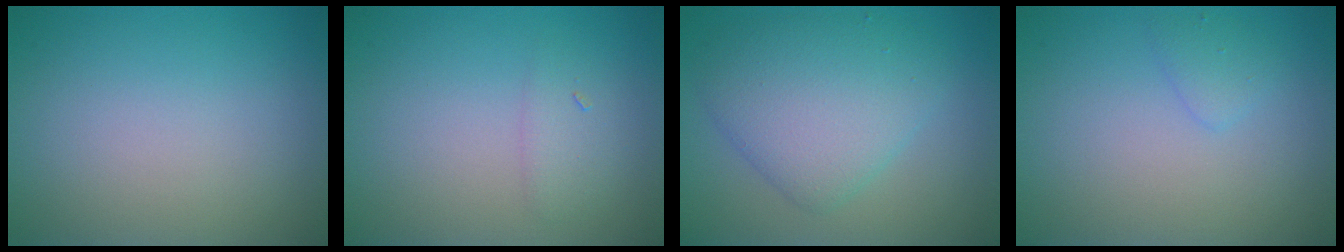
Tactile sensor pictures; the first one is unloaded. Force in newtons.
{"total": 1.3, "press": 1.3, "slide": 0.1}
{"total": 5.6, "press": 5.6, "slide": 0.3}
{"total": 1.2, "press": 1.2, "slide": 0.0}